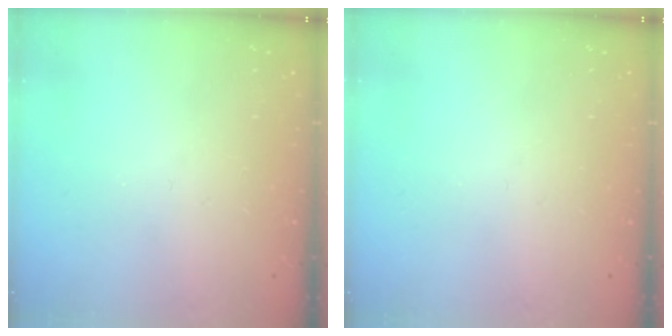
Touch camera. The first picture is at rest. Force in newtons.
{"total": 0.0}